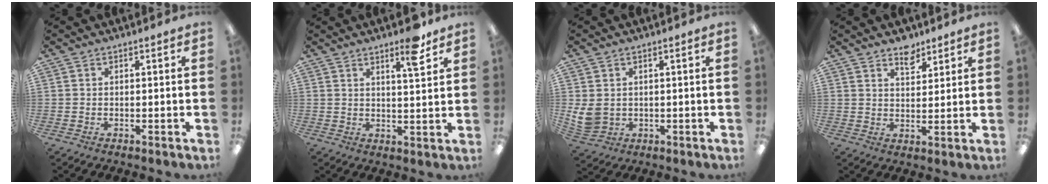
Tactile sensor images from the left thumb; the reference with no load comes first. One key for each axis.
{"total": 7.4, "fx": 5.2, "fy": 1.6, "fz": 5.1, "tx": -0.065, "ty": -0.029, "tz": 0.079}
{"total": 5.4, "fx": 1.4, "fy": 4.4, "fz": 2.7, "tx": -0.073, "ty": -0.005, "tz": 0.029}
{"total": 5.5, "fx": 4.4, "fy": 2.8, "fz": 1.8, "tx": -0.006, "ty": -0.027, "tz": 0.075}